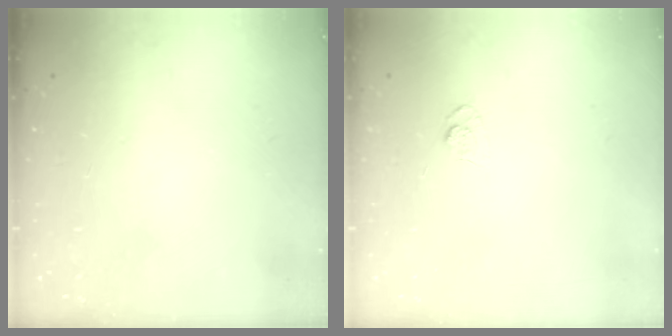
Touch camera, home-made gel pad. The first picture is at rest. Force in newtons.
{"total": 3.9, "press": 3.7, "slide": 1.3}